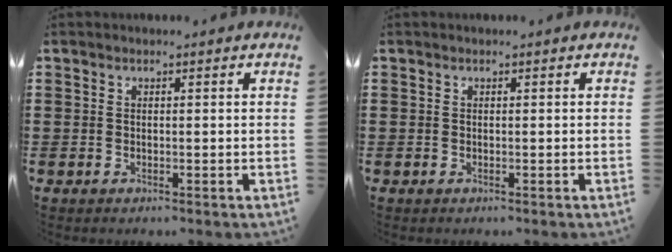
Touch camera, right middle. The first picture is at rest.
{"total": 0.0}